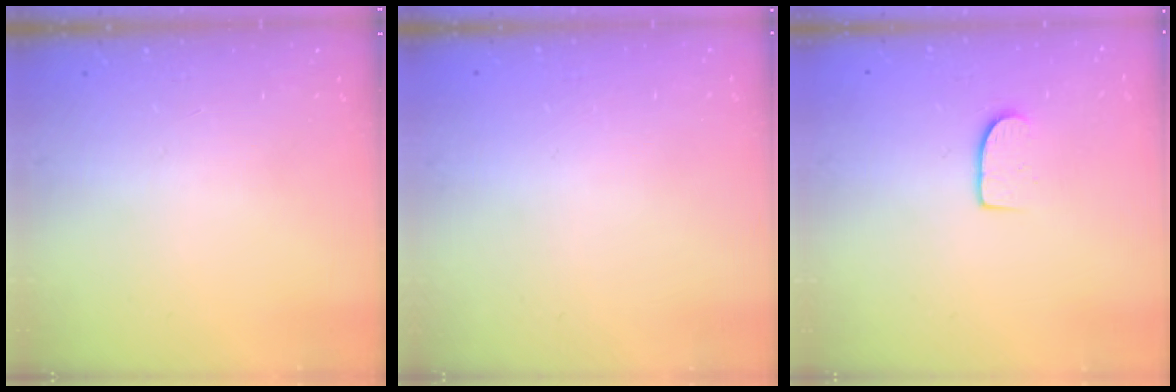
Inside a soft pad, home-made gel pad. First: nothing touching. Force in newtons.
{"total": 0.0}
{"total": 7.3, "press": 7.3, "slide": 0.6}